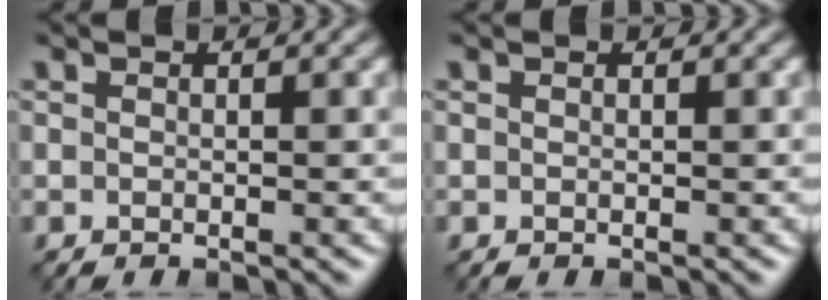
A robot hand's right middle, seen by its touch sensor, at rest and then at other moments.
{"total": 0.0}